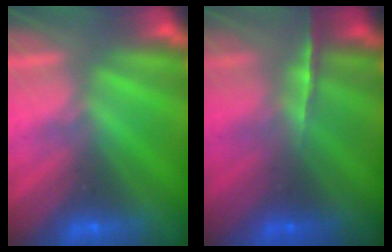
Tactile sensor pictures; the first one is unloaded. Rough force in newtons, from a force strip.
{"total": 1.7}